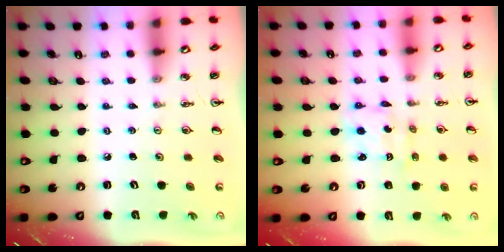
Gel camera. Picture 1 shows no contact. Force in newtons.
{"total": 2.8, "press": 2.8, "slide": 0.3}